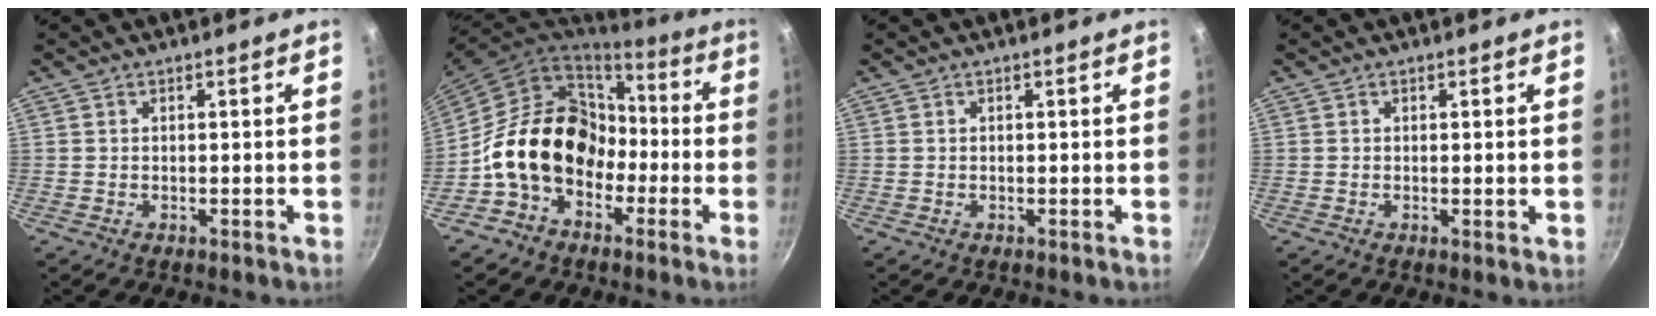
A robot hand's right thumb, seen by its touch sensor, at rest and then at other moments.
{"total": 17.8, "force": [-4.0, 13.7, 10.7], "torque": [-0.144, 0.066, -0.074]}
{"total": 0.0}
{"total": 0.6, "force": [0.1, 0.1, 0.6], "torque": [-0.009, -0.004, -0.001]}